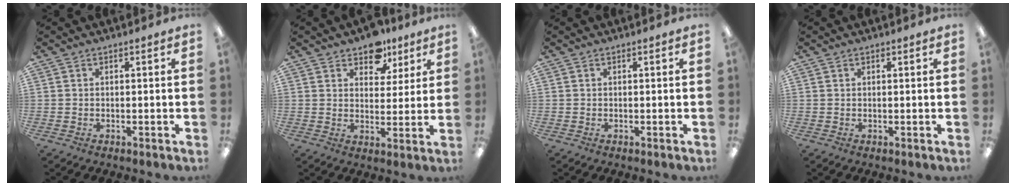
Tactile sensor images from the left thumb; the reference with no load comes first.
{"total": 9.0, "force": [6.5, 5.6, 2.8], "torque": [-0.035, -0.034, 0.118]}
{"total": 0.0}
{"total": 0.5, "force": [0.4, 0.4, 0.2], "torque": [-0.003, 0.004, 0.006]}